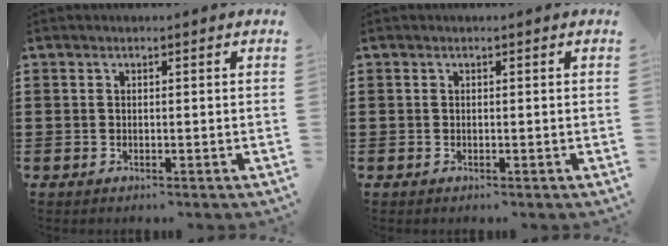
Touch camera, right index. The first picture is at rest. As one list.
[{"total": 0.0}]